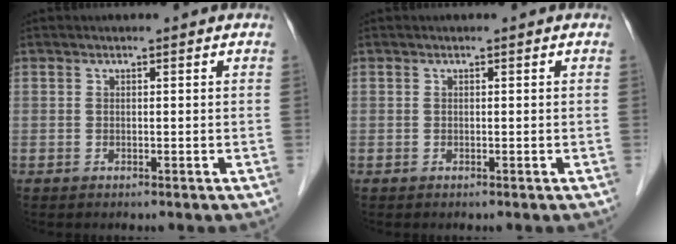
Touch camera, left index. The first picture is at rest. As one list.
[{"total": 0.0}]